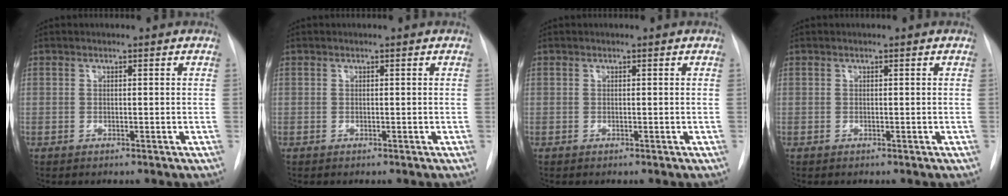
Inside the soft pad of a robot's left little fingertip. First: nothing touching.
{"total": 0.0}
{"total": 0.0}
{"total": 0.0}